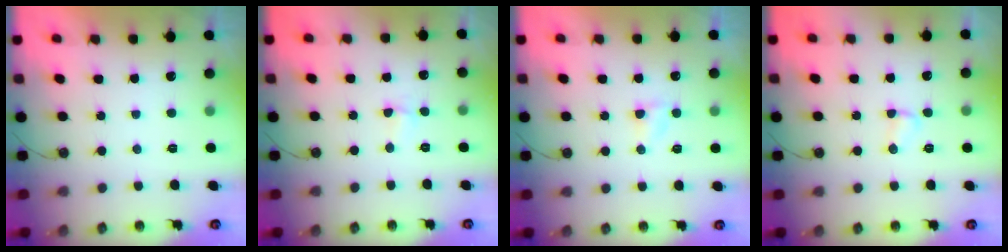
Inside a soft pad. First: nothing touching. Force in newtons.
{"total": 2.0, "press": 1.9, "slide": 0.5}
{"total": 2.7, "press": 2.7, "slide": 0.3}
{"total": 2.4, "press": 2.4, "slide": 0.3}